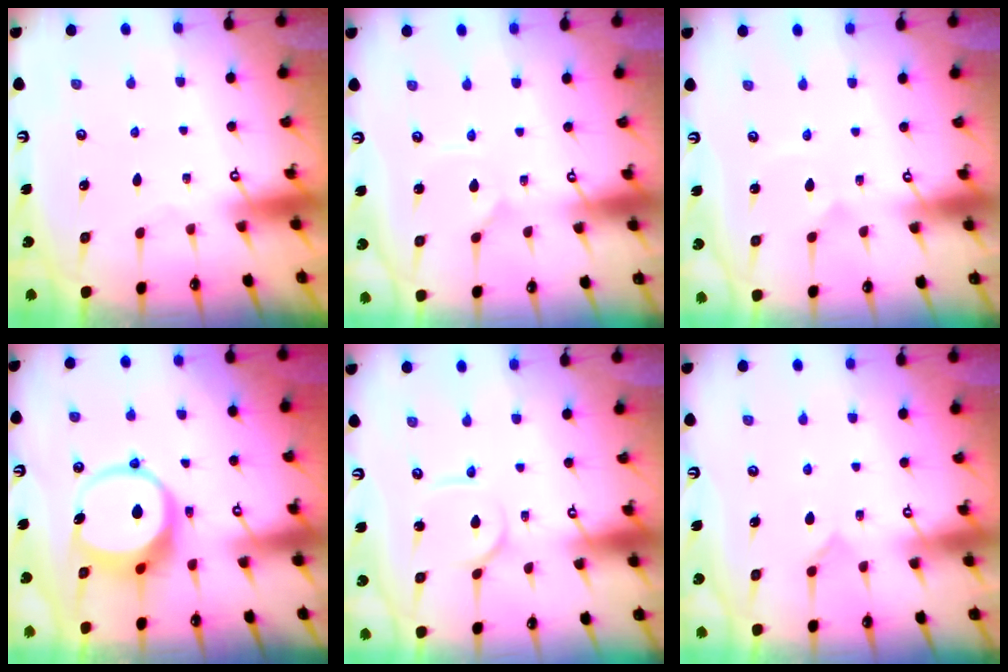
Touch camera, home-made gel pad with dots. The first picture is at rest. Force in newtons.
{"total": 1.4, "press": 1.3, "slide": 0.6}
{"total": 1.5, "press": 1.5, "slide": 0.0}
{"total": 9.0, "press": 8.9, "slide": 1.3}
{"total": 2.6, "press": 2.6, "slide": 0.2}
{"total": 5.1, "press": 5.1, "slide": 0.1}